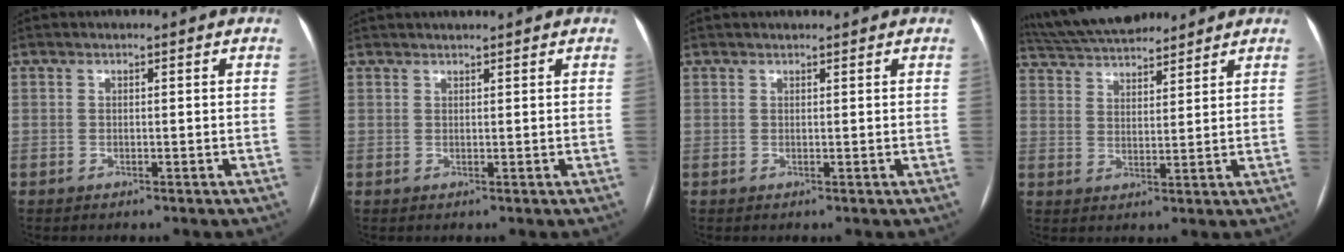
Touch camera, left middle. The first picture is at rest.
{"total": 3.9, "force": [3.7, 0.1, 1.4], "torque": [-0.015, 0.030, 0.052]}
{"total": 2.2, "force": [2.1, 0.3, 0.6], "torque": [-0.006, 0.024, 0.028]}
{"total": 13.3, "force": [12.1, 2.5, 4.9], "torque": [-0.092, 0.033, 0.202]}